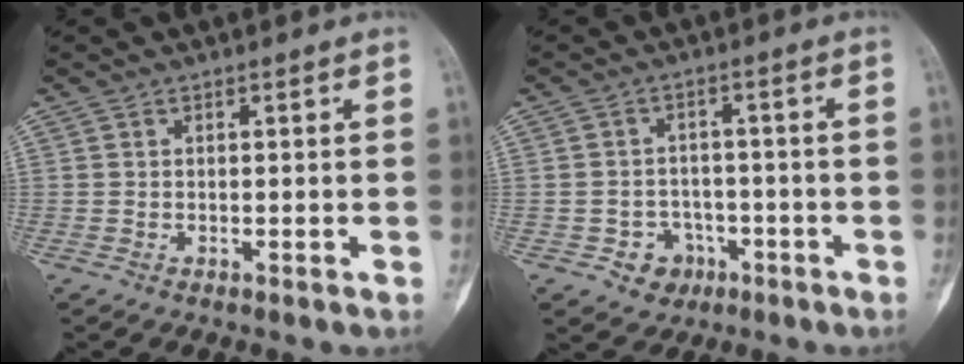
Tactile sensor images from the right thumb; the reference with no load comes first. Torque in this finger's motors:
{"motor_torque": [0.36, 0.30, 0.28, -0.17, 0.15]}